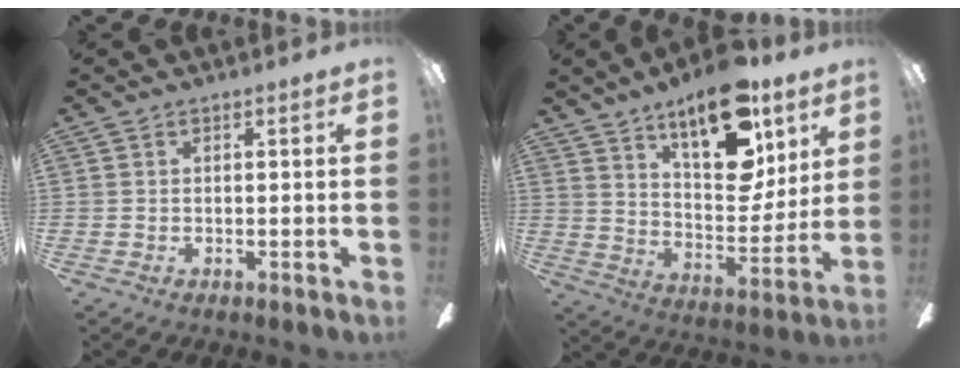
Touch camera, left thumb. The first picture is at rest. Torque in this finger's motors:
{"motor_torque": [0.19, 0.82, 1.13, -1.64, 0.12]}